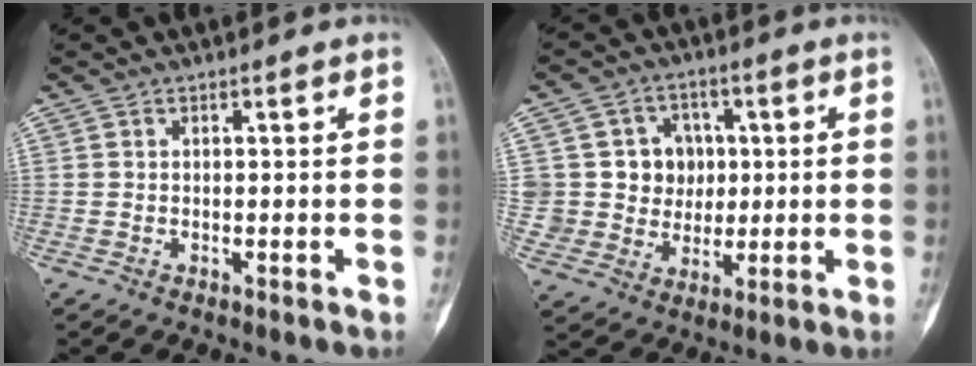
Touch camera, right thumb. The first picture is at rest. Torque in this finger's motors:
{"motor_torque": [-0.04, -0.14, 0.41, 0.09, 0.01]}